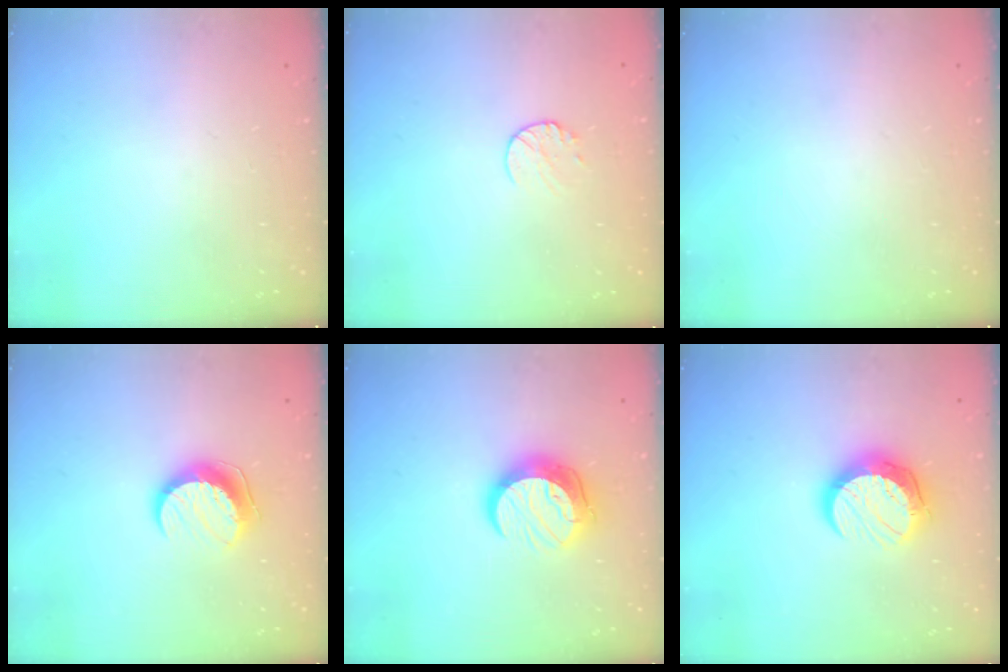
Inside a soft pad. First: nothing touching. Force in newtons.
{"total": 6.7, "press": 6.6, "slide": 0.6}
{"total": 0.0}
{"total": 9.7, "press": 9.7, "slide": 0.6}
{"total": 12.4, "press": 12.3, "slide": 1.0}
{"total": 11.8, "press": 11.8, "slide": 0.8}